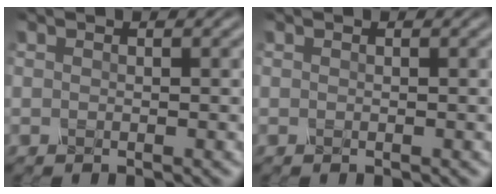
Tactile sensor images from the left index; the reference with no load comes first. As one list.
[{"total": 0.0}]